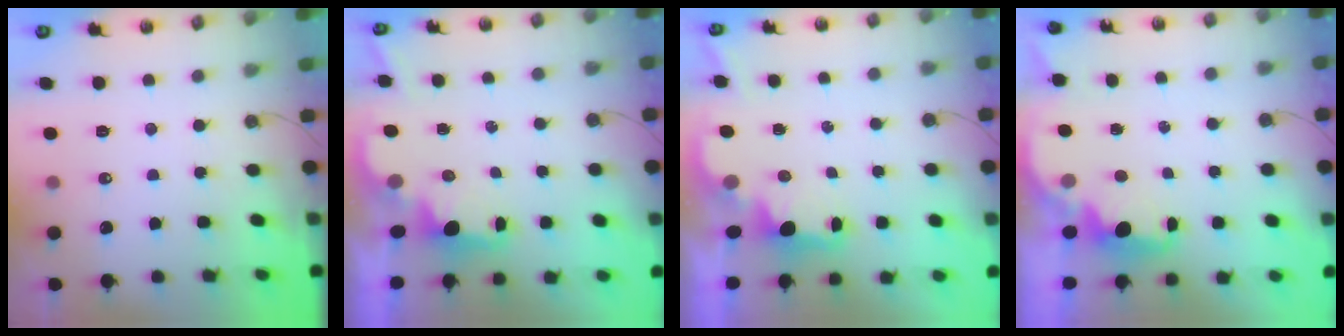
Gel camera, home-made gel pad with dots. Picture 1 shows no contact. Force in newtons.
{"total": 1.7, "press": 1.6, "slide": 0.7}
{"total": 2.1, "press": 1.9, "slide": 0.8}
{"total": 2.5, "press": 2.4, "slide": 0.8}